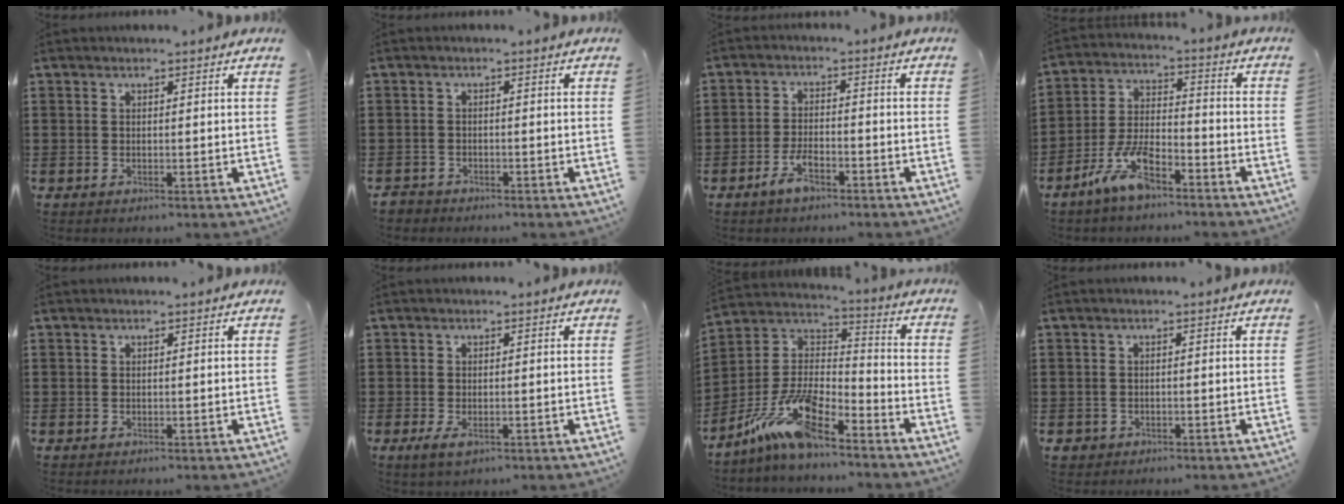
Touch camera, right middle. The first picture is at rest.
{"total": 1.0, "force": [-0.9, 0.5, -0.1], "torque": [-0.001, 0.004, -0.021]}
{"total": 4.0, "force": [-2.9, 1.6, 2.2], "torque": [-0.051, 0.006, -0.058]}
{"total": 8.3, "force": [-6.1, 3.1, 4.8], "torque": [-0.116, 0.003, -0.121]}
{"total": 0.0}
{"total": 1.9, "force": [-0.8, 1.1, 1.3], "torque": [-0.033, -0.001, -0.018]}
{"total": 12.7, "force": [-9.2, 3.2, 8.0], "torque": [-0.178, 0.015, -0.186]}
{"total": 0.9, "force": [-0.6, 0.7, 0.1], "torque": [-0.006, -0.002, -0.014]}